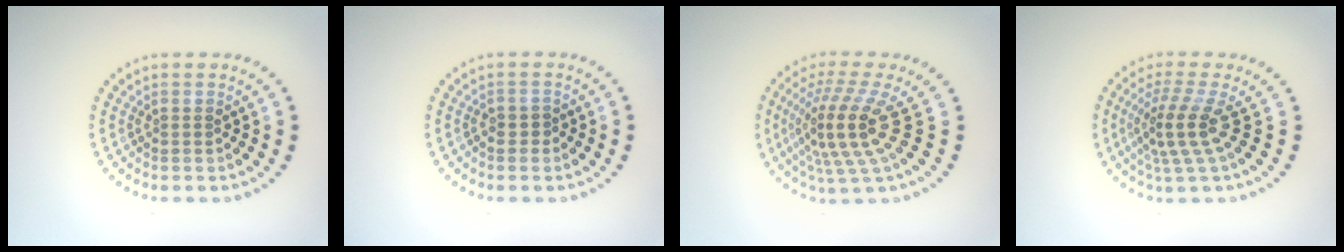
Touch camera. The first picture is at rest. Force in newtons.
{"total": 0.9, "press": 0.7, "slide": 0.5}
{"total": 5.3, "press": 3.9, "slide": 3.7}
{"total": 3.7, "press": 2.6, "slide": 2.6}